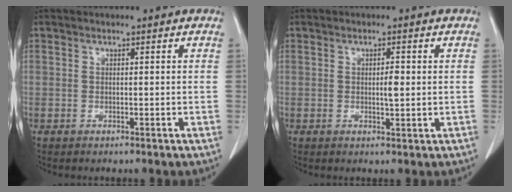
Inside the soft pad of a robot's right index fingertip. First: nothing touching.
{"total": 1.7, "force": [0.1, 0.3, 1.6], "torque": [-0.026, 0.001, 0.001]}